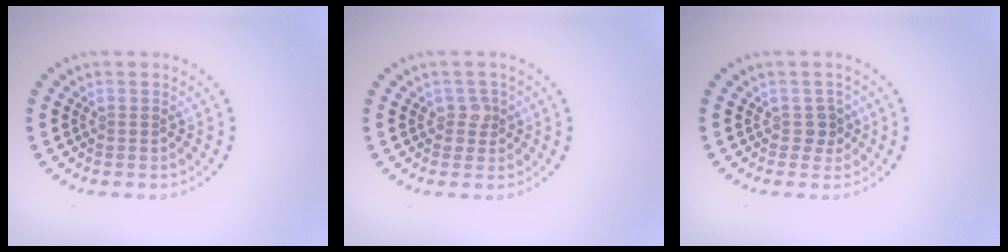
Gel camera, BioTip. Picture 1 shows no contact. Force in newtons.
{"total": 1.5, "press": 1.3, "slide": 0.7}
{"total": 1.3, "press": 1.0, "slide": 0.8}